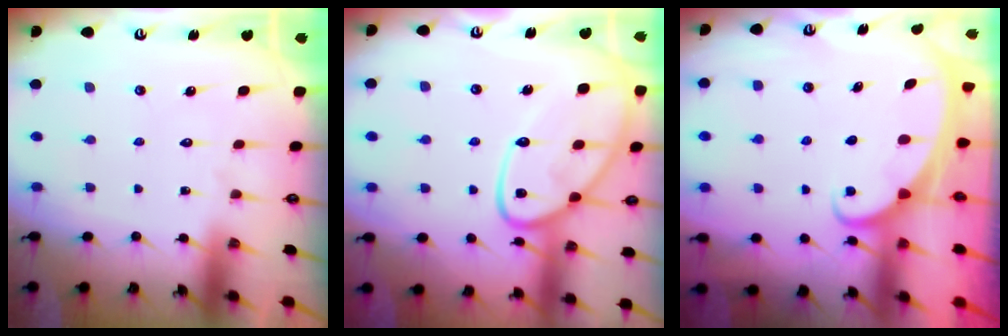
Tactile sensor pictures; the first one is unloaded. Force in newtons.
{"total": 15.7, "press": 15.6, "slide": 1.4}
{"total": 1.9, "press": 1.9, "slide": 0.1}